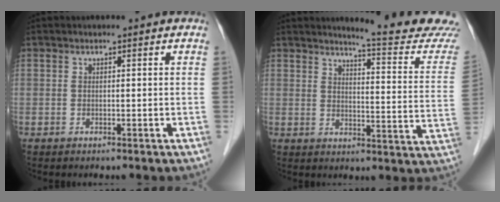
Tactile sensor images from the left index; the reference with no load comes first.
{"total": 15.0, "force": [14.5, -1.6, 3.8], "torque": [-0.053, -0.104, 0.162]}